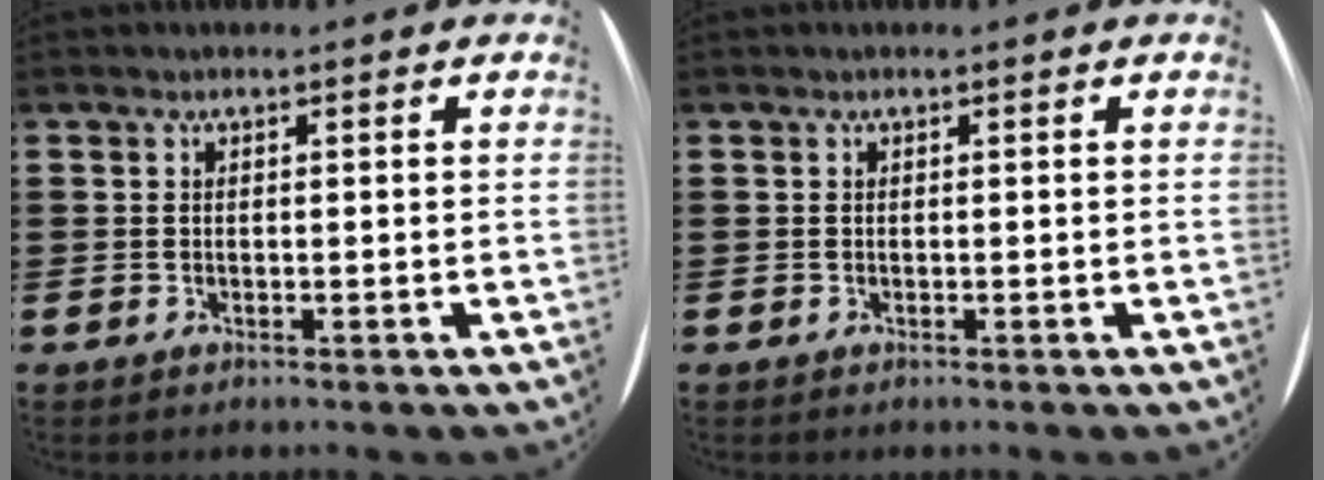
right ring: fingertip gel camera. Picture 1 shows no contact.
{"total": 0.0}